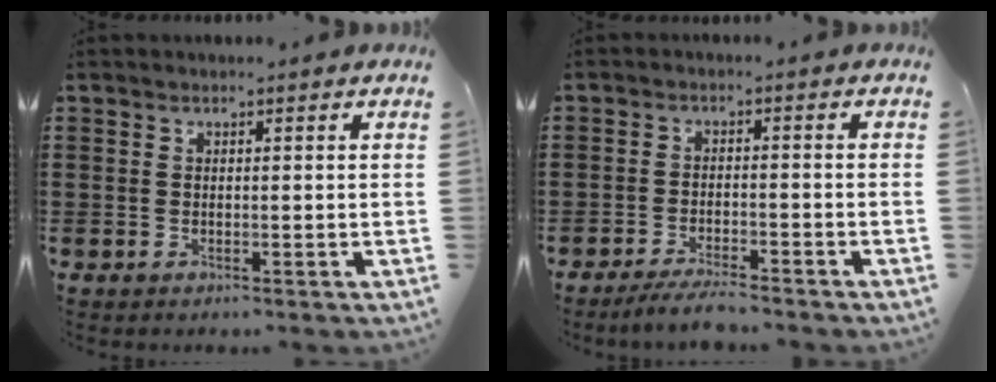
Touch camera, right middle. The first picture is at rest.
{"total": 3.5, "force": [-3.3, 0.0, 1.2], "torque": [-0.028, -0.004, -0.067]}